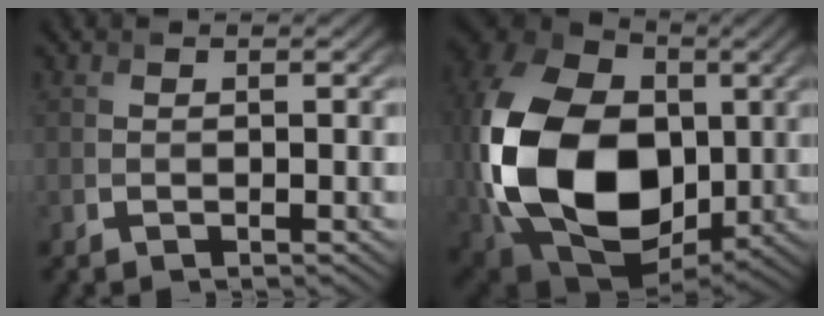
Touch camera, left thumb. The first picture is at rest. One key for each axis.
{"total": 21.8, "fx": -1.5, "fy": 15.3, "fz": 15.4, "tx": -0.397, "ty": -0.020, "tz": -0.023}